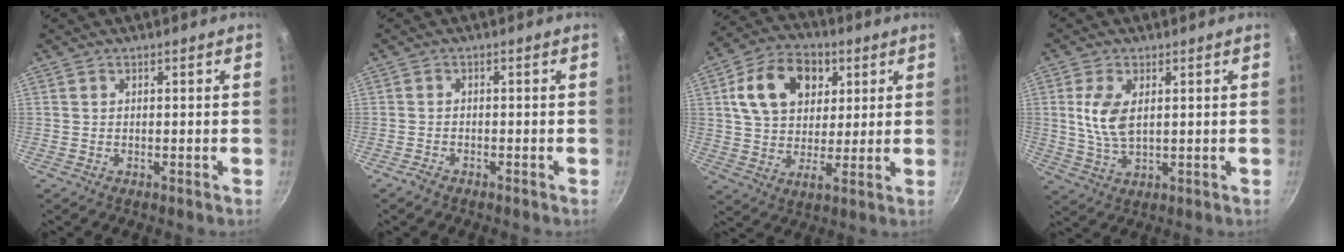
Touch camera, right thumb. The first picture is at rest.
{"total": 1.7, "force": [-1.4, 0.7, 0.7], "torque": [-0.021, 0.014, -0.028]}
{"total": 15.3, "force": [5.2, 10.8, 9.6], "torque": [-0.138, 0.000, 0.076]}
{"total": 7.3, "force": [1.5, 3.9, 6.0], "torque": [-0.122, -0.006, 0.032]}